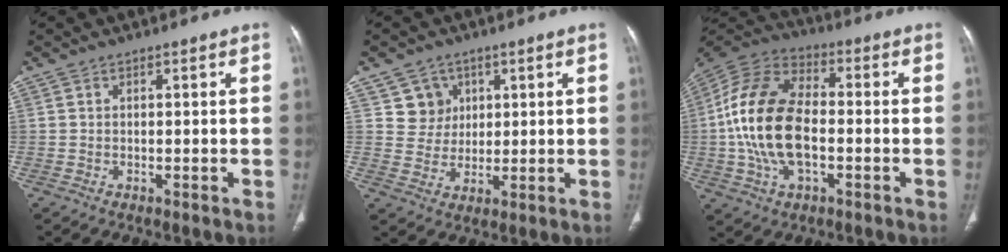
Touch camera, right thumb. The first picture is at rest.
{"total": 5.7, "force": [2.4, 5.2, 0.5], "torque": [0.021, -0.012, 0.044]}
{"total": 18.6, "force": [-1.9, 10.7, 15.1], "torque": [-0.300, 0.024, -0.039]}